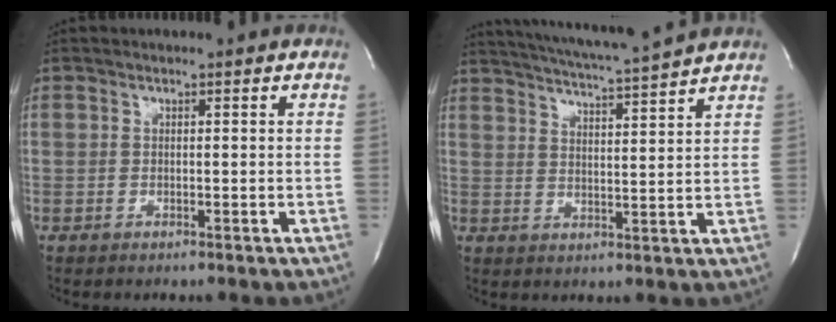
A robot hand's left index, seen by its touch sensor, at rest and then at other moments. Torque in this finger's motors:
{"motor_torque": [0.09, -0.20, 0.34, 0.10]}